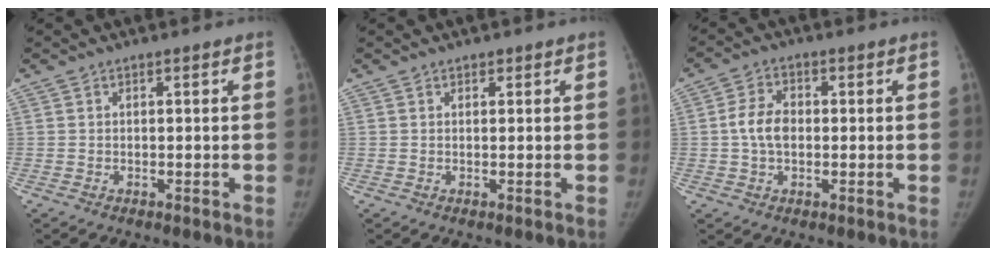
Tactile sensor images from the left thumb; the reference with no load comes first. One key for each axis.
{"total": 0.7, "fx": 0.5, "fy": 0.4, "fz": 0.2, "tx": 0.001, "ty": -0.003, "tz": 0.005}
{"total": 5.7, "fx": 0.0, "fy": 3.9, "fz": 4.2, "tx": -0.078, "ty": 0.012, "tz": -0.005}